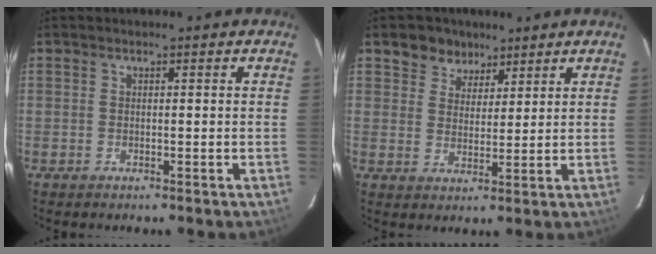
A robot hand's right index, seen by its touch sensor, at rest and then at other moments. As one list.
[{"total": 5.7, "force": [3.8, 4.1, 1.1], "torque": [-0.015, 0.013, 0.063]}]